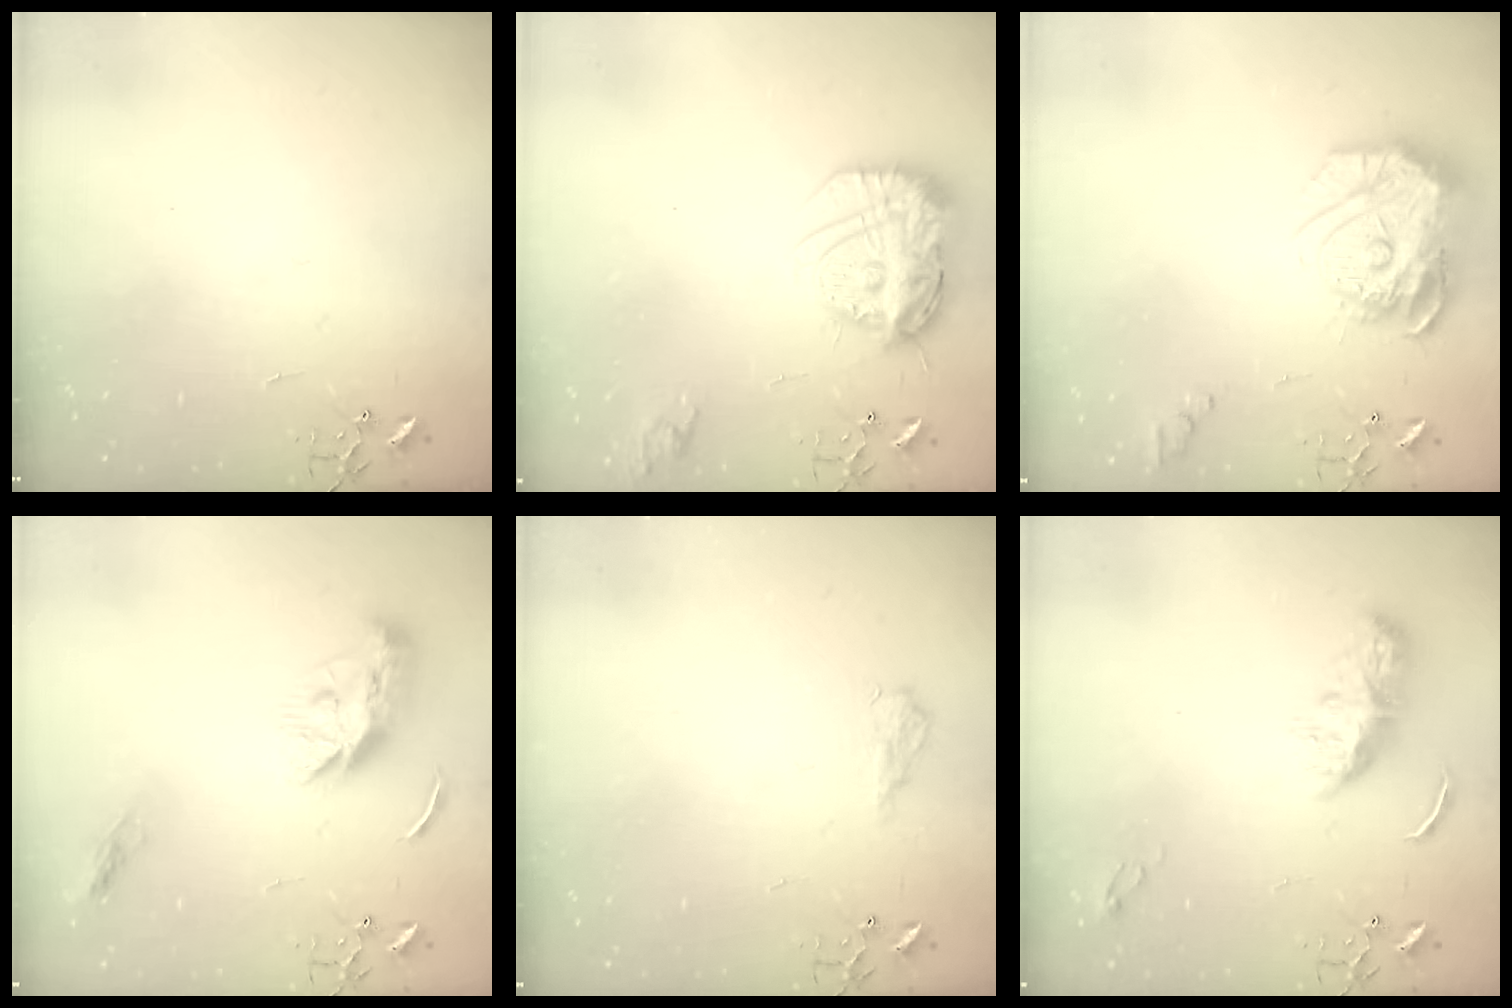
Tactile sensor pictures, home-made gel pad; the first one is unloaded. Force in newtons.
{"total": 16.5, "press": 16.5, "slide": 1.6}
{"total": 20.9, "press": 20.8, "slide": 2.0}
{"total": 11.0, "press": 11.0, "slide": 0.1}
{"total": 8.2, "press": 8.2, "slide": 0.9}
{"total": 8.7, "press": 8.7, "slide": 0.3}